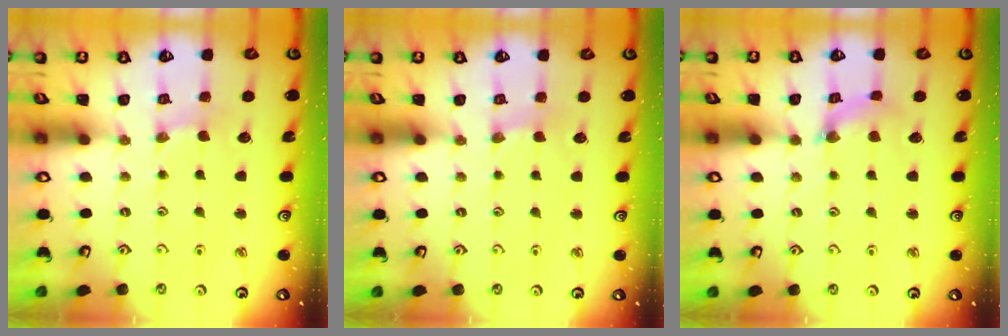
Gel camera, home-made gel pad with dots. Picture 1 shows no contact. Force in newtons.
{"total": 1.4, "press": 1.4, "slide": 0.3}
{"total": 2.2, "press": 2.2, "slide": 0.4}